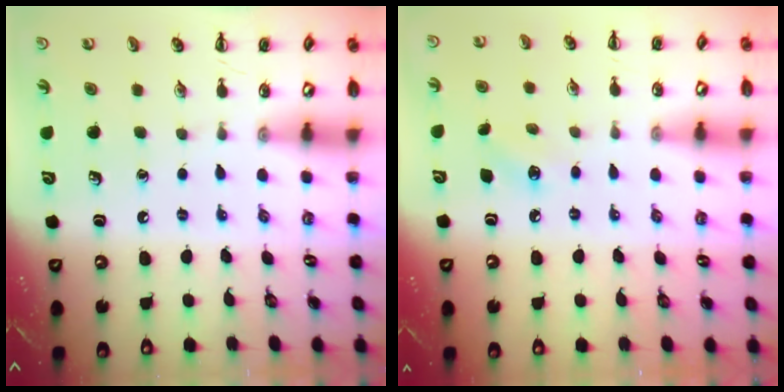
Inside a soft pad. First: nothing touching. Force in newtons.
{"total": 6.2, "press": 6.0, "slide": 1.8}